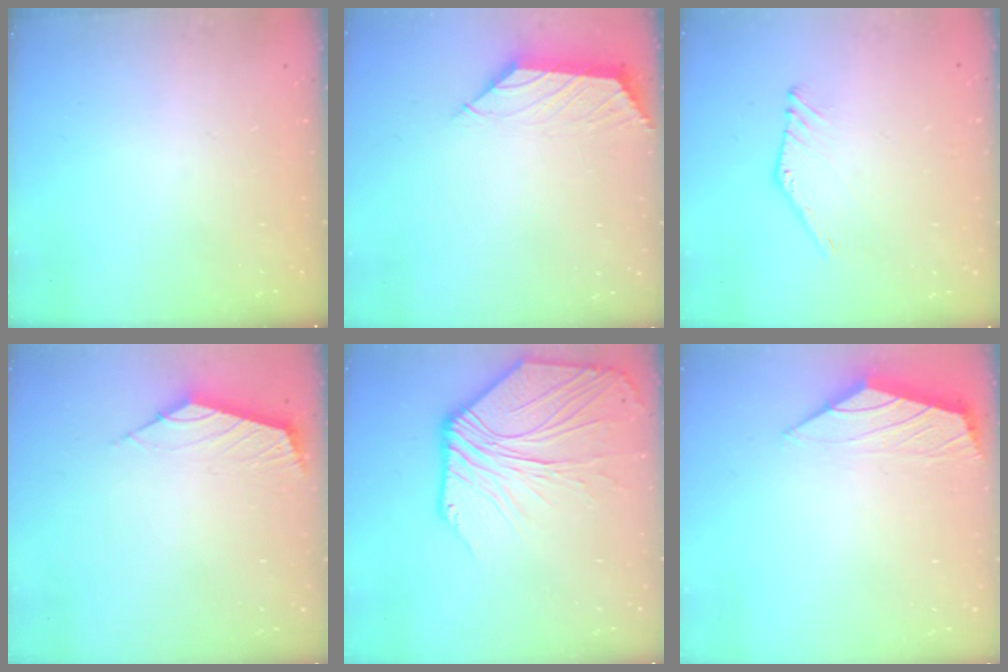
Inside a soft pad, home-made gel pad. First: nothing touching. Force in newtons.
{"total": 2.3, "press": 2.2, "slide": 0.3}
{"total": 2.4, "press": 2.4, "slide": 0.1}
{"total": 2.5, "press": 2.4, "slide": 0.7}
{"total": 10.9, "press": 10.7, "slide": 2.1}
{"total": 0.8, "press": 0.6, "slide": 0.6}